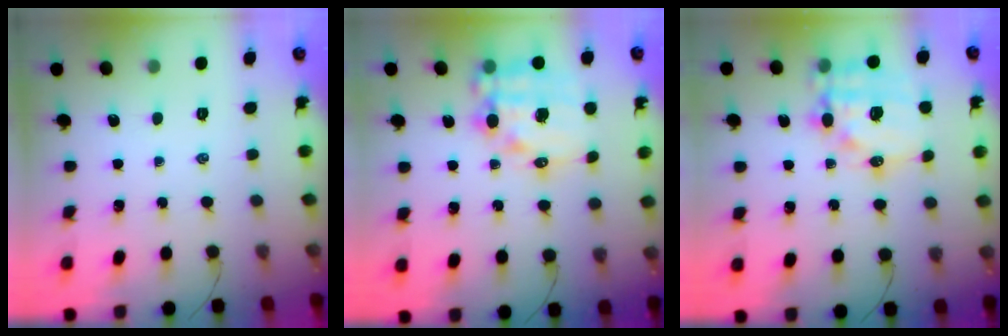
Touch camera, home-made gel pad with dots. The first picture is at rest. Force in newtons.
{"total": 14.9, "press": 14.5, "slide": 3.4}
{"total": 16.0, "press": 15.6, "slide": 3.6}